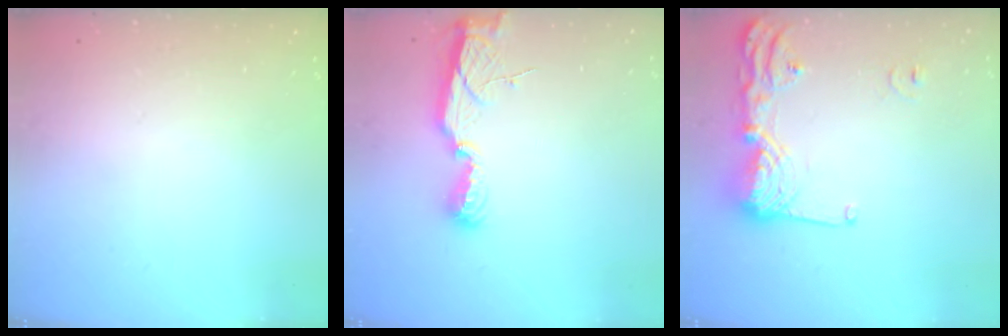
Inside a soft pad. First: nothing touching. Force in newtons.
{"total": 8.4, "press": 8.4, "slide": 0.5}
{"total": 16.1, "press": 16.1, "slide": 1.2}